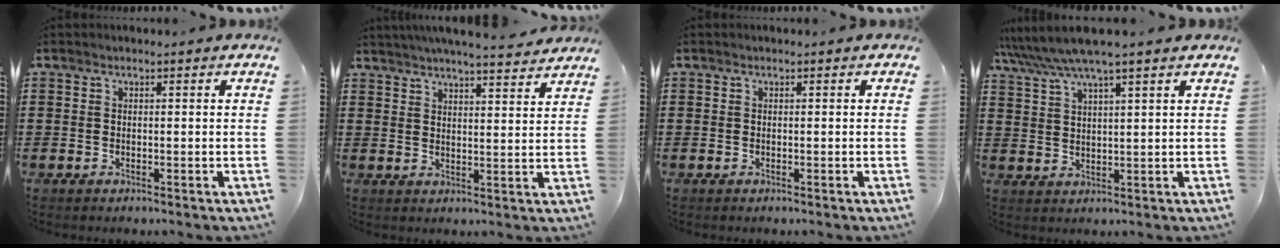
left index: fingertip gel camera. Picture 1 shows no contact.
{"total": 4.8, "force": [4.6, -0.3, 1.2], "torque": [-0.041, -0.022, 0.081]}
{"total": 0.0}
{"total": 5.8, "force": [4.7, 0.1, 3.3], "torque": [-0.077, -0.014, 0.083]}